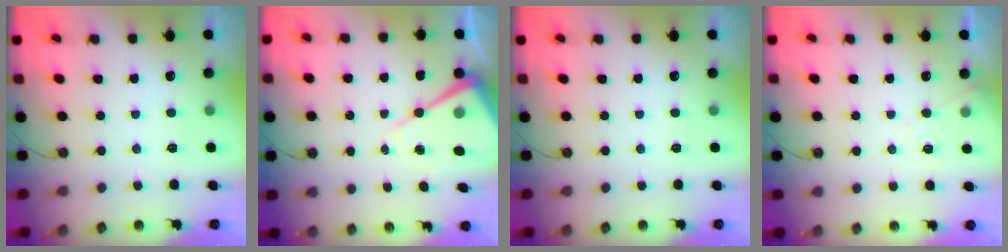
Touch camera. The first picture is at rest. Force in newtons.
{"total": 11.4, "press": 11.4, "slide": 0.8}
{"total": 0.0}
{"total": 4.9, "press": 4.9, "slide": 0.7}